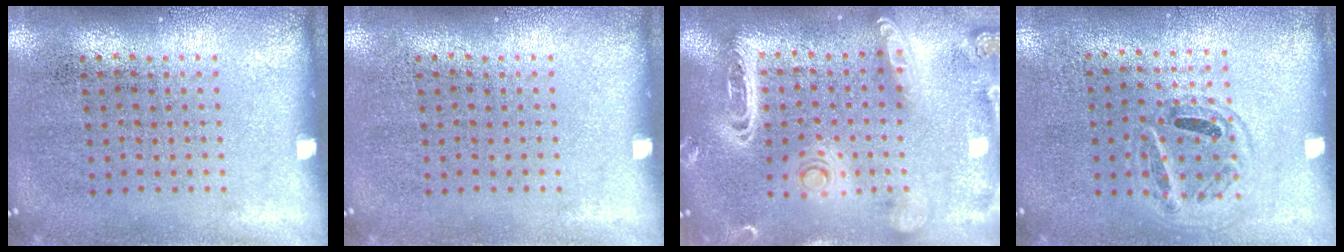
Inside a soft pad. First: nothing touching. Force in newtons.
{"total": 0.0}
{"total": 3.0, "press": 2.5, "slide": 1.6}
{"total": 0.9, "press": 0.8, "slide": 0.3}